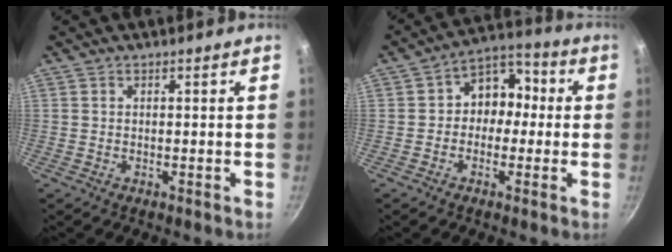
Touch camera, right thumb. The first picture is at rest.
{"total": 9.2, "force": [-0.2, 7.5, 5.3], "torque": [-0.016, 0.032, -0.024]}